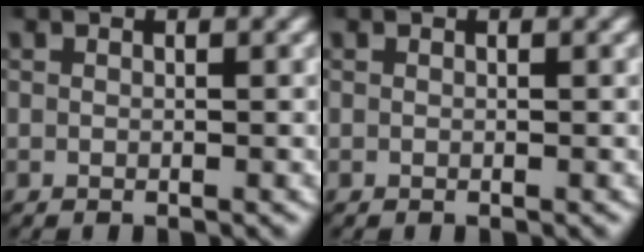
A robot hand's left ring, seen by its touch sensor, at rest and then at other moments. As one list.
[{"total": 0.0}]